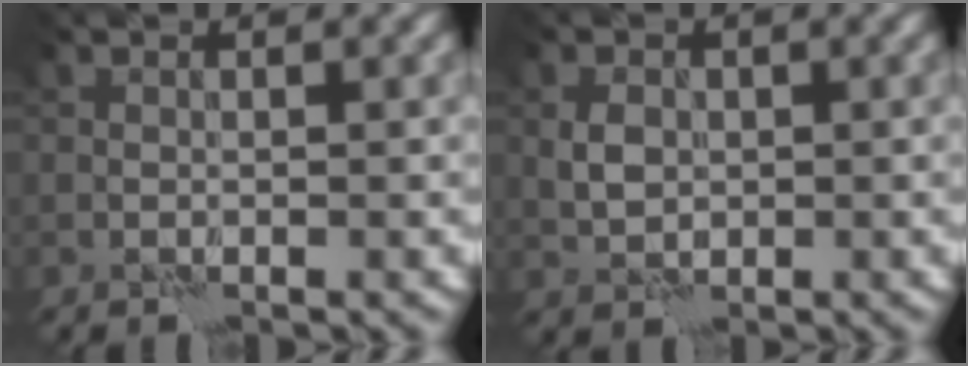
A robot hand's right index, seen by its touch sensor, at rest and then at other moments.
{"total": 2.0, "force": [0.2, 1.6, 1.2], "torque": [-0.025, 0.004, 0.001]}